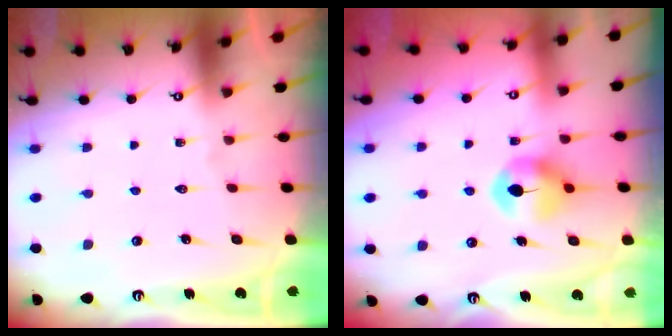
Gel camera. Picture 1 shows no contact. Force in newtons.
{"total": 7.3, "press": 7.3, "slide": 0.6}